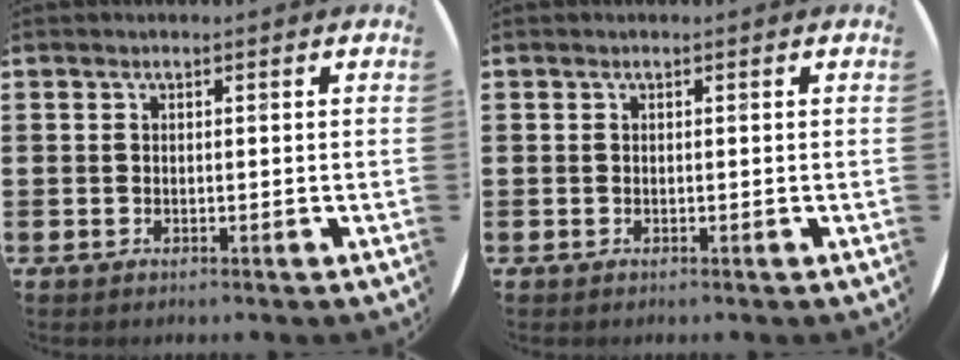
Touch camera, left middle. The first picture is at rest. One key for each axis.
{"total": 0.0}